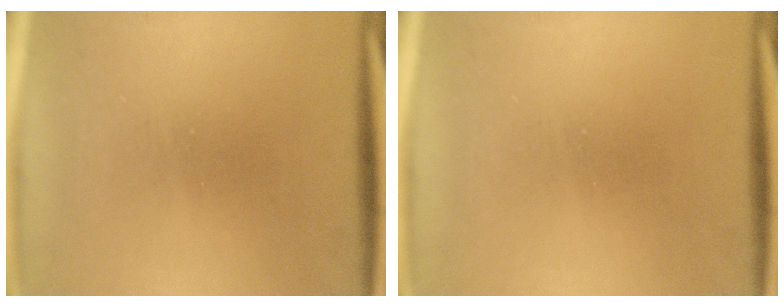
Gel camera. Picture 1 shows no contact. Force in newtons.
{"total": 0.0}